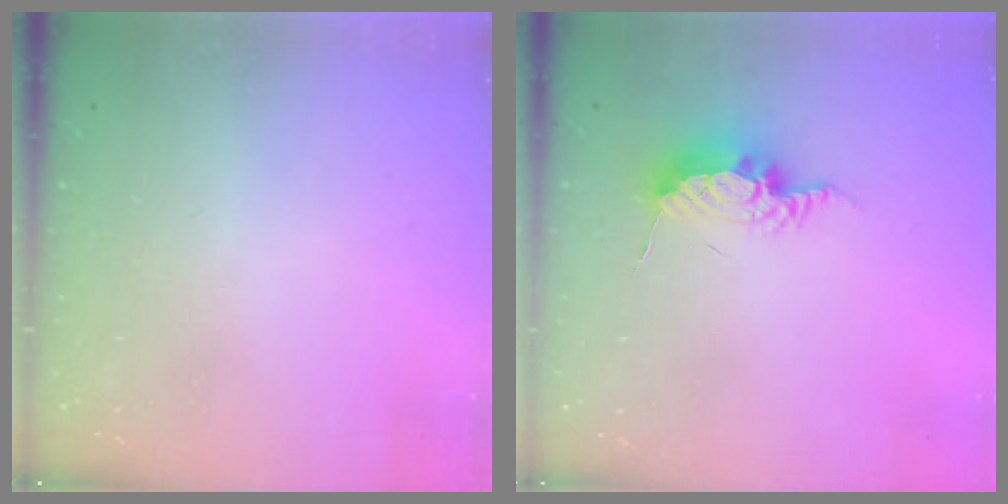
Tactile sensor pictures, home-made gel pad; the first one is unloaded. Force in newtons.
{"total": 8.7, "press": 8.6, "slide": 0.9}